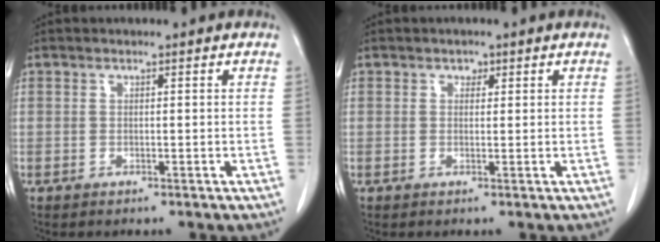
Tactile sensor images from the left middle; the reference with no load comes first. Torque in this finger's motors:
{"motor_torque": [0.00, 0.02, -0.02, 0.00]}